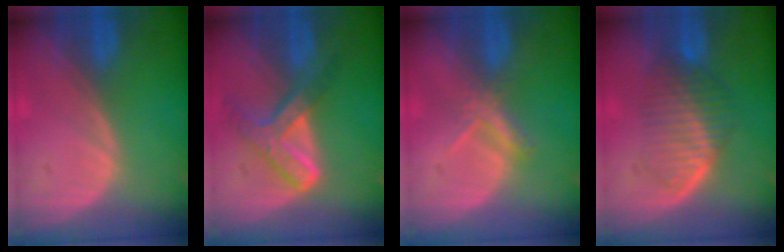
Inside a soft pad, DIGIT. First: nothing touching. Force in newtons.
{"total": 7.2, "press": 6.2, "slide": 3.8}
{"total": 3.1, "press": 2.9, "slide": 0.9}
{"total": 6.3, "press": 6.2, "slide": 1.1}